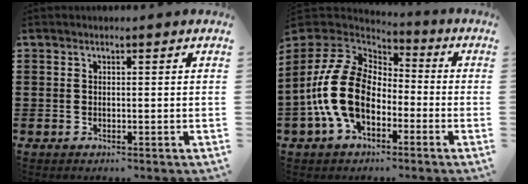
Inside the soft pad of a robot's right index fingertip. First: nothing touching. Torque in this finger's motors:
{"motor_torque": [2.14, 0.00, 1.05, 0.21]}